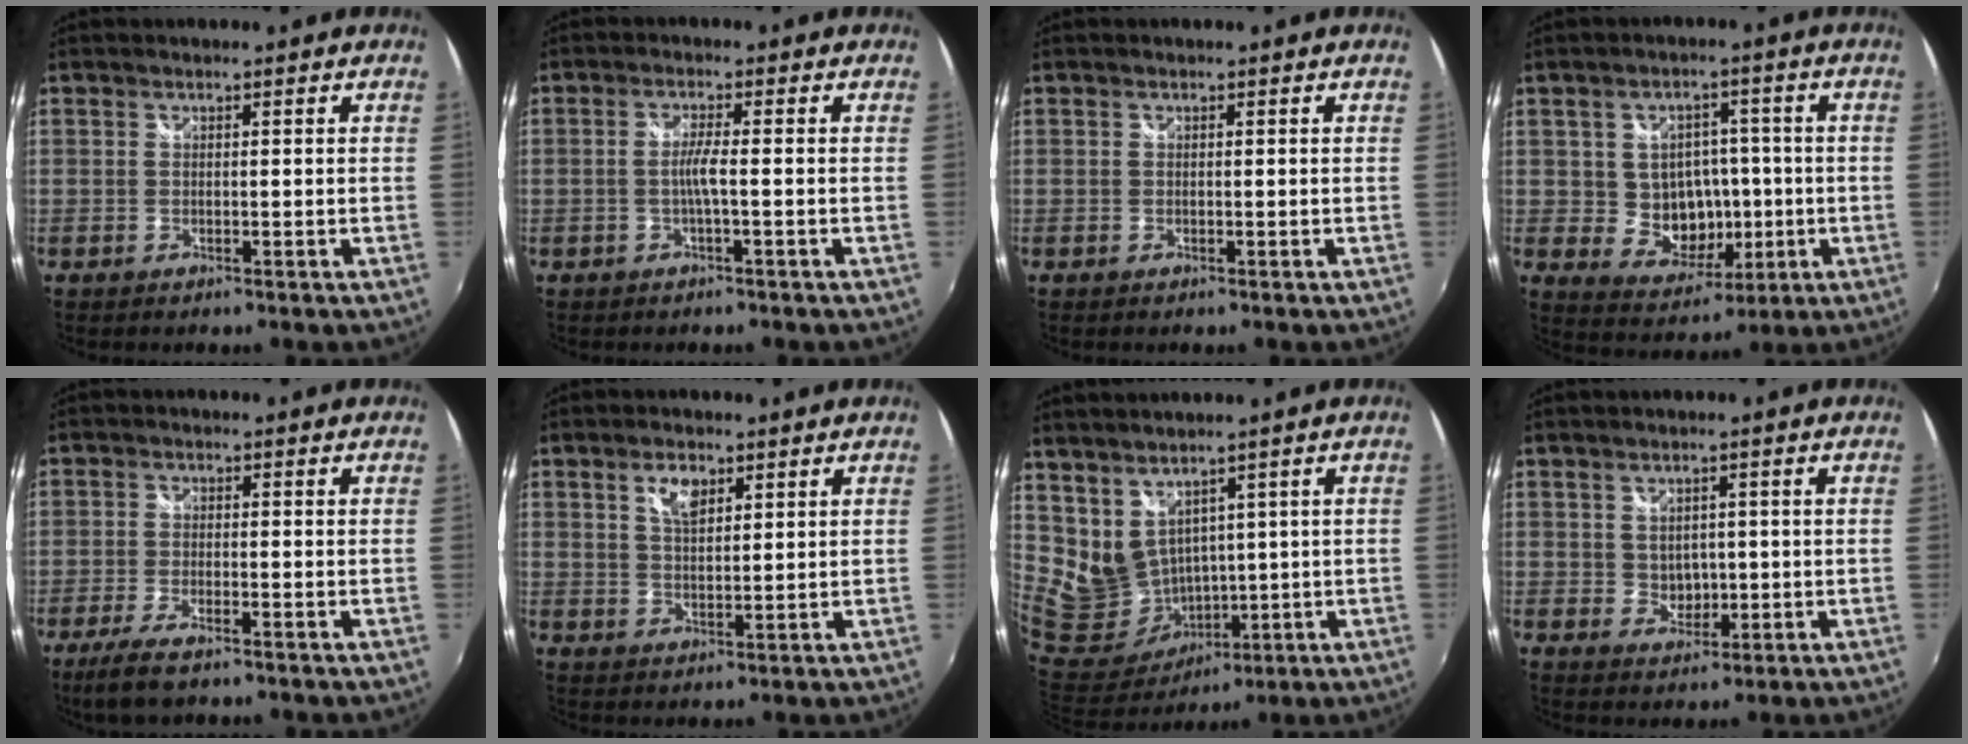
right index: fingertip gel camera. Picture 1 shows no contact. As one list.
[{"total": 2.5, "force": [-0.7, -0.4, 2.4], "torque": [-0.047, -0.001, -0.016]}, {"total": 0.0}, {"total": 9.3, "force": [-0.7, 8.1, 4.4], "torque": [-0.092, 0.006, 0.008]}, {"total": 6.3, "force": [-4.6, 1.4, 4.1], "torque": [-0.103, -0.019, -0.088]}, {"total": 4.5, "force": [2.4, 2.2, 3.1], "torque": [-0.052, 0.005, 0.043]}, {"total": 12.3, "force": [5.9, 8.9, 6.1], "torque": [-0.151, -0.002, 0.152]}, {"total": 3.5, "force": [0.2, 3.1, 1.7], "torque": [-0.026, 0.003, 0.009]}]